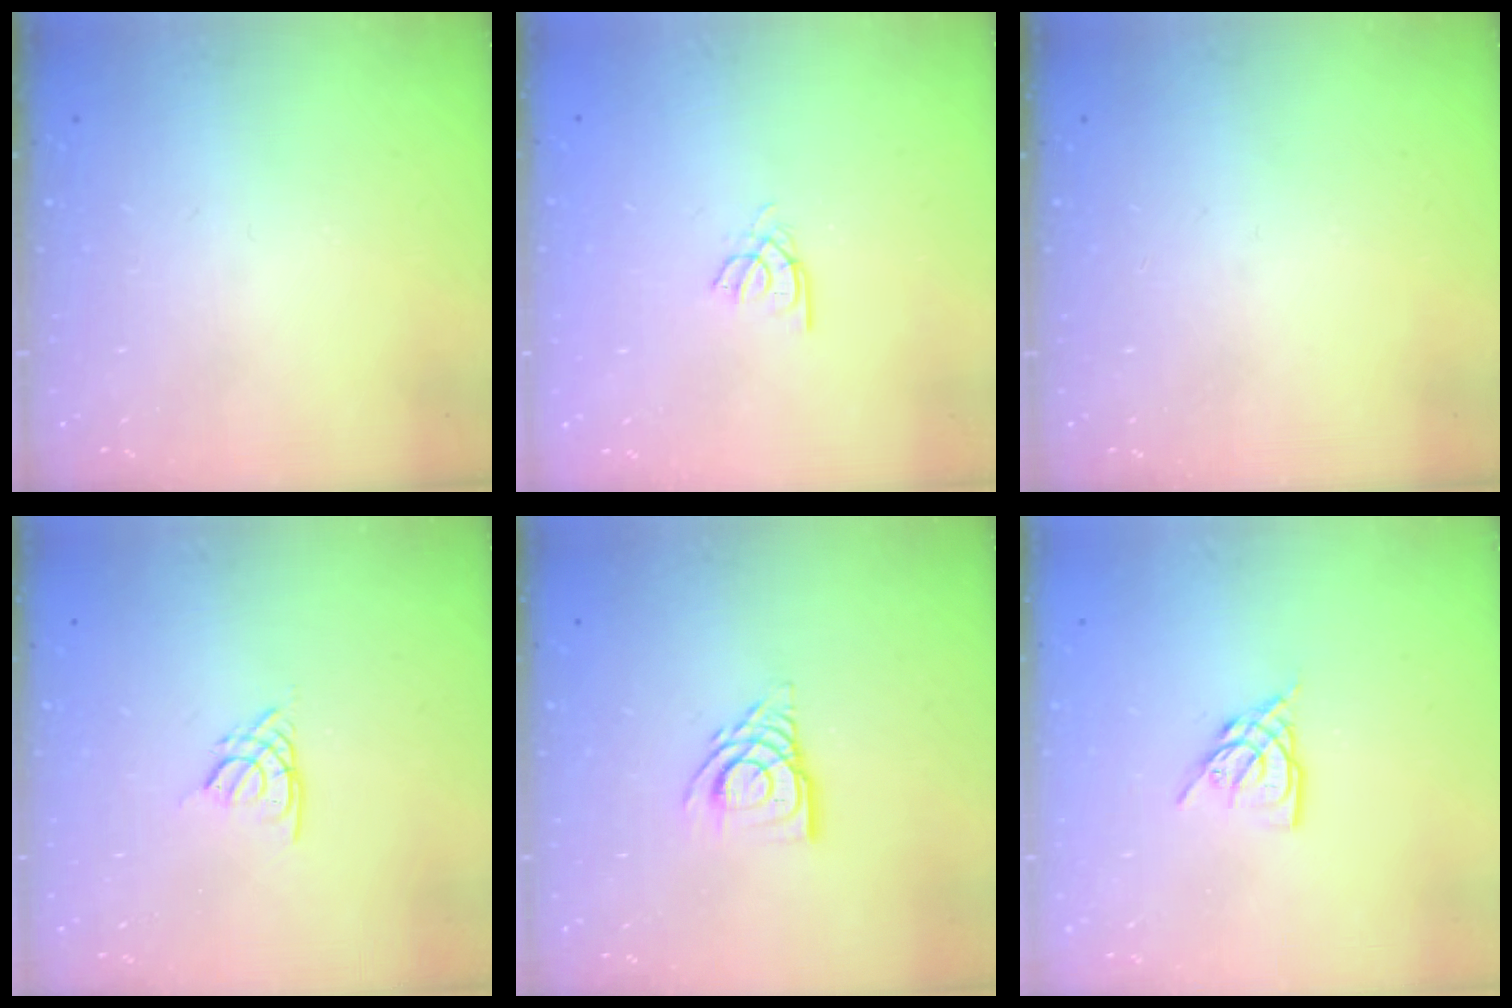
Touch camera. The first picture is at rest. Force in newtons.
{"total": 2.2, "press": 2.1, "slide": 0.4}
{"total": 0.0}
{"total": 2.2, "press": 2.1, "slide": 0.5}
{"total": 10.5, "press": 10.4, "slide": 1.3}
{"total": 8.0, "press": 7.9, "slide": 1.1}